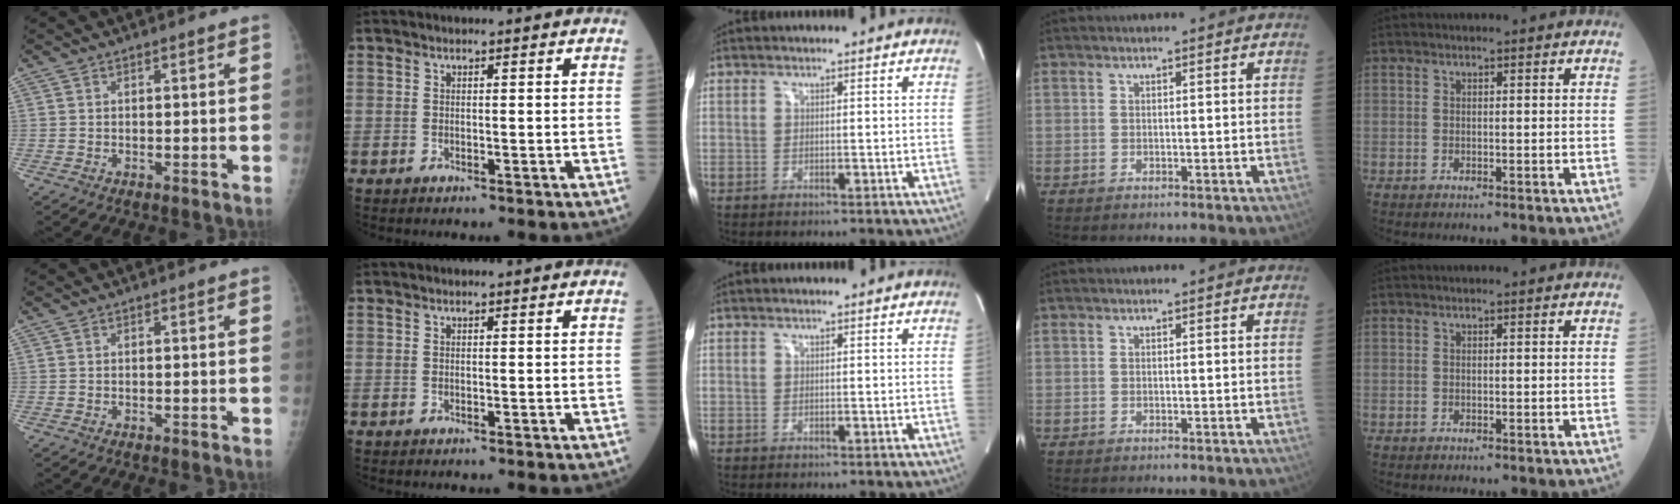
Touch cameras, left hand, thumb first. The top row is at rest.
{}